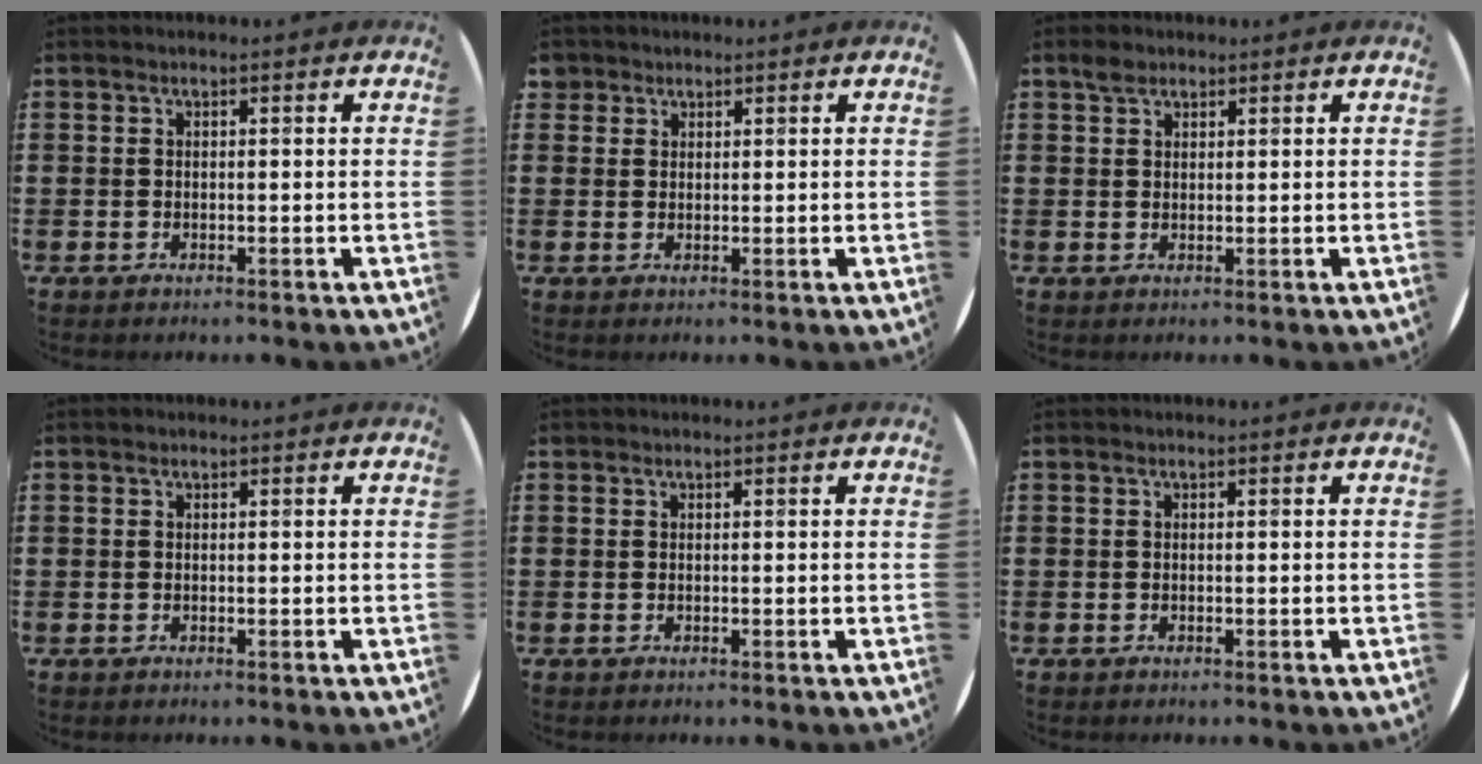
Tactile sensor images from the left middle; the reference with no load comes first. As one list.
[{"total": 1.7, "force": [1.4, 0.9, 0.0], "torque": [-0.003, 0.005, 0.028]}, {"total": 1.7, "force": [1.4, 0.9, 0.5], "torque": [-0.003, 0.001, 0.024]}, {"total": 0.0}, {"total": 0.0}, {"total": 0.0}]